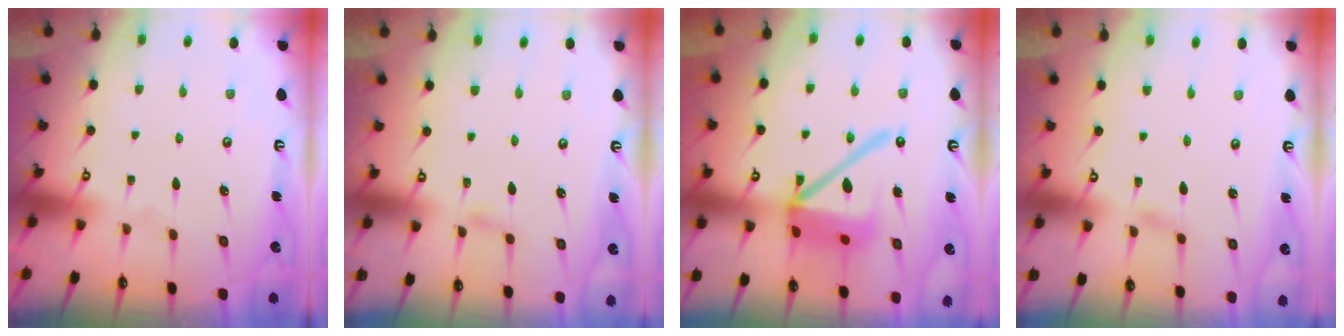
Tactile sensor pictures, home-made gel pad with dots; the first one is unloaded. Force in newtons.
{"total": 2.8, "press": 2.8, "slide": 0.3}
{"total": 17.4, "press": 17.2, "slide": 2.1}
{"total": 1.9, "press": 1.8, "slide": 0.2}